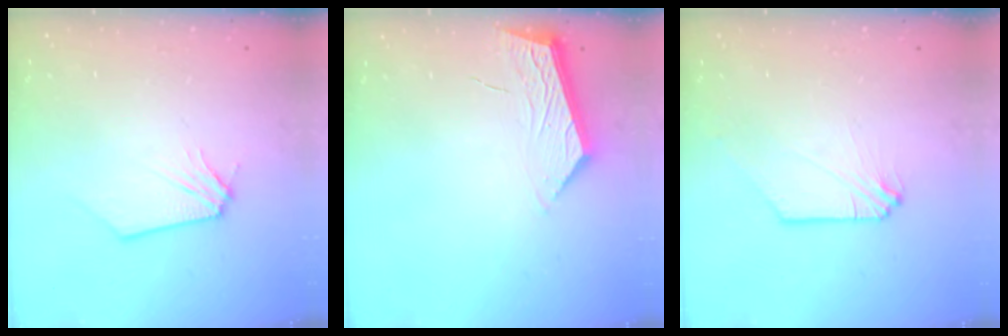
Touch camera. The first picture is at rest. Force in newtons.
{"total": 4.8, "press": 4.8, "slide": 0.5}
{"total": 0.0}